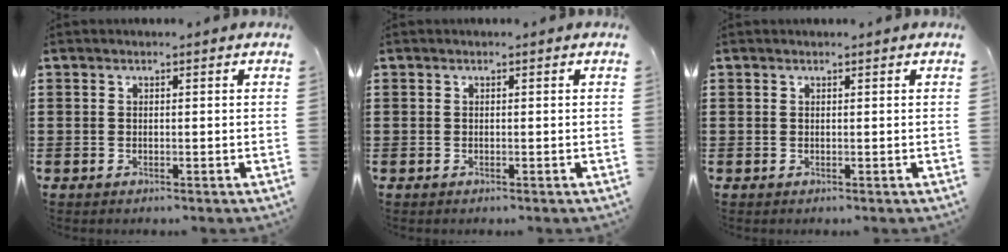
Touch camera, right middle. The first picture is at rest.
{"total": 0.0}
{"total": 0.0}